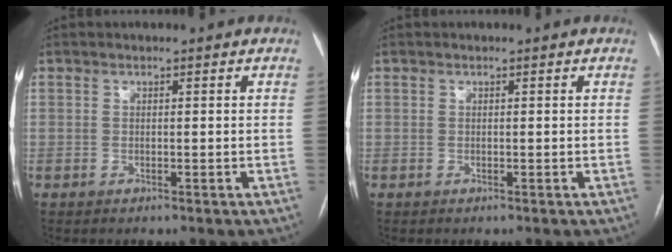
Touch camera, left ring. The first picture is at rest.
{"total": 0.0}